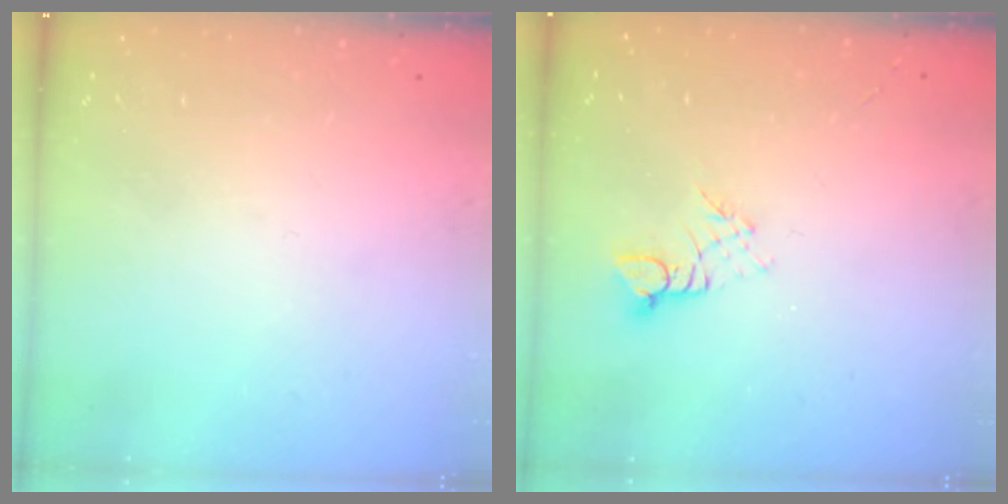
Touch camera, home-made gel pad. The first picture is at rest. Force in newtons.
{"total": 2.3, "press": 2.3, "slide": 0.2}